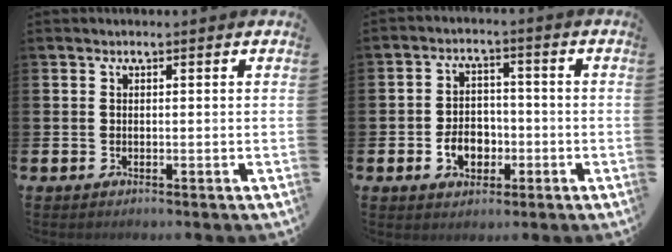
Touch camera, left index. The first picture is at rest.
{"total": 4.8, "force": [-1.8, 3.6, 2.6], "torque": [-0.037, 0.002, -0.038]}